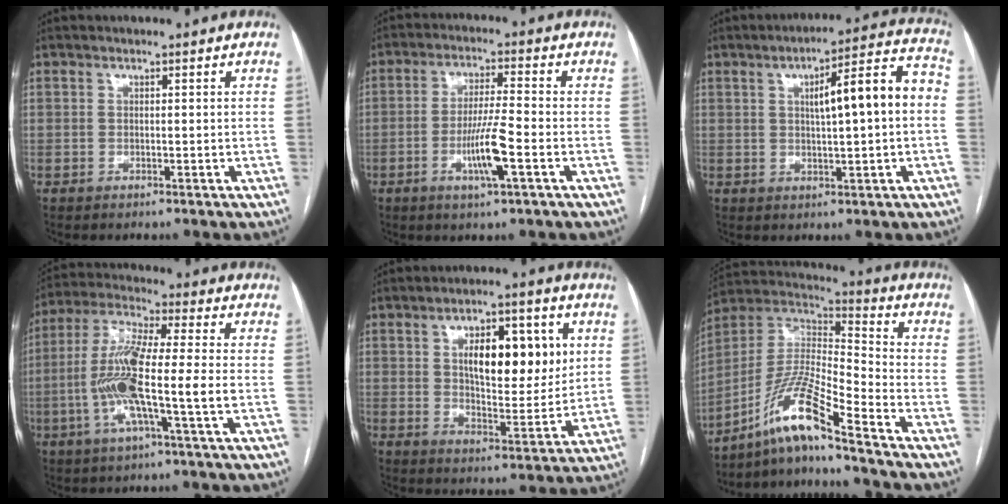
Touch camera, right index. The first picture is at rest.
{"total": 7.7, "force": [-2.8, 0.1, 7.1], "torque": [-0.136, -0.007, -0.052]}
{"total": 12.0, "force": [1.0, 1.3, 11.9], "torque": [-0.165, 0.035, 0.013]}
{"total": 12.9, "force": [-2.6, 0.4, 12.6], "torque": [-0.256, 0.004, -0.058]}
{"total": 13.3, "force": [3.7, 5.1, 11.7], "torque": [-0.173, 0.009, 0.062]}
{"total": 12.0, "force": [-9.1, -1.0, 7.8], "torque": [-0.157, 0.006, -0.173]}